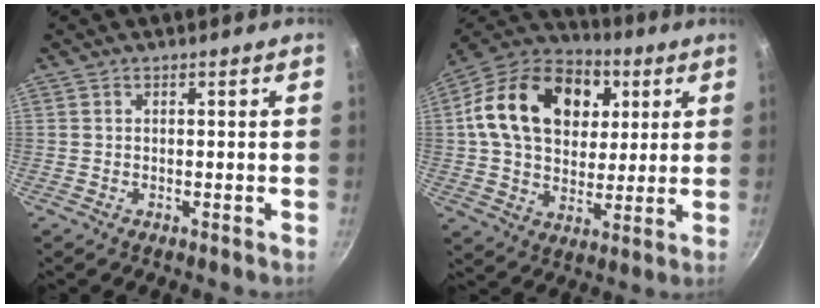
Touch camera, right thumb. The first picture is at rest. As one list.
[{"total": 23.4, "force": [6.2, 16.7, 15.3], "torque": [-0.234, 0.008, 0.094]}]